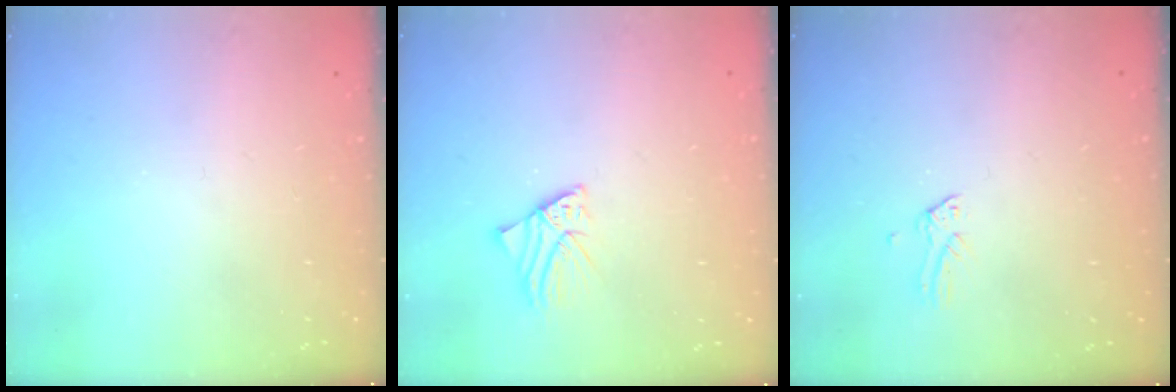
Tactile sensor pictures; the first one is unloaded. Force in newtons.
{"total": 2.3, "press": 2.3, "slide": 0.4}
{"total": 0.0}